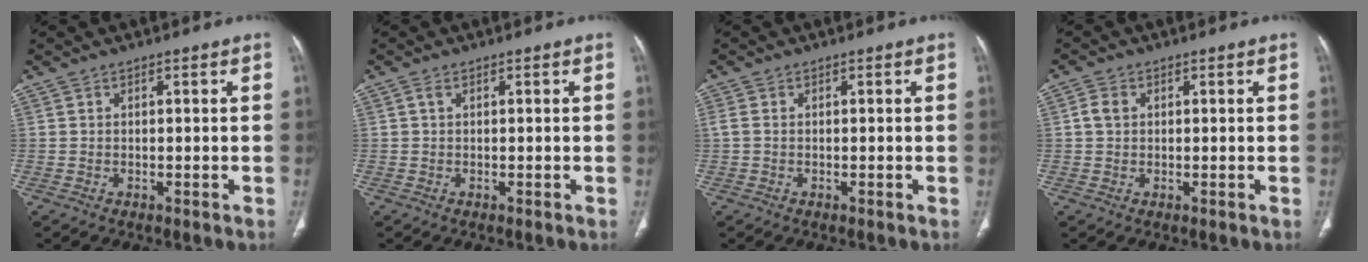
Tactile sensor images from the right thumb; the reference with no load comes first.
{"total": 0.7, "force": [0.2, 0.4, 0.5], "torque": [-0.015, 0.005, 0.002]}
{"total": 1.3, "force": [0.1, 1.0, 0.9], "torque": [-0.030, 0.003, 0.001]}
{"total": 2.5, "force": [0.5, 1.9, 1.4], "torque": [-0.028, 0.004, 0.008]}